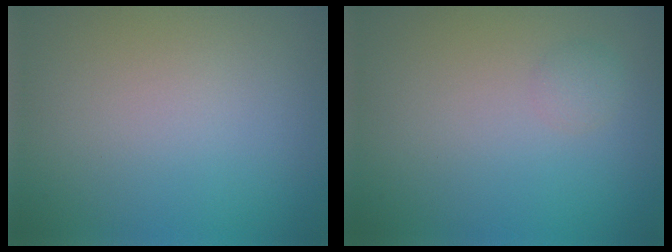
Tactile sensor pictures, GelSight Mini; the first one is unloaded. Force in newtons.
{"total": 1.0, "press": 1.0, "slide": 0.0}